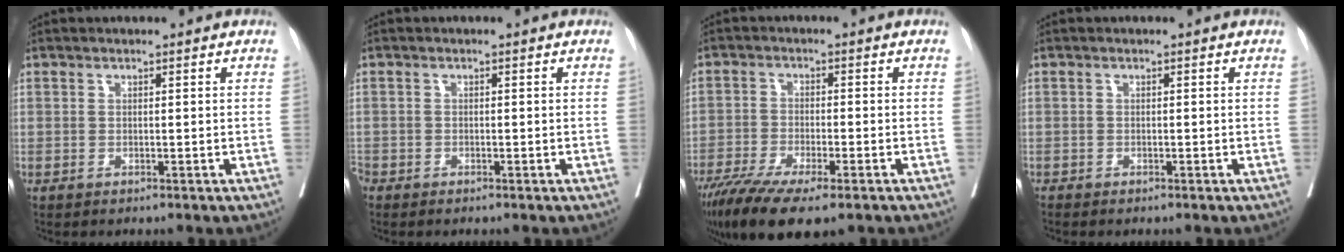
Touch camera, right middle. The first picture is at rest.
{"total": 1.5, "force": [-1.2, 0.9, 0.4], "torque": [-0.014, -0.001, -0.025]}
{"total": 12.9, "force": [-9.2, 2.6, 8.7], "torque": [-0.150, -0.030, -0.152]}
{"total": 0.6, "force": [-0.5, 0.3, 0.0], "torque": [-0.004, 0.002, -0.015]}